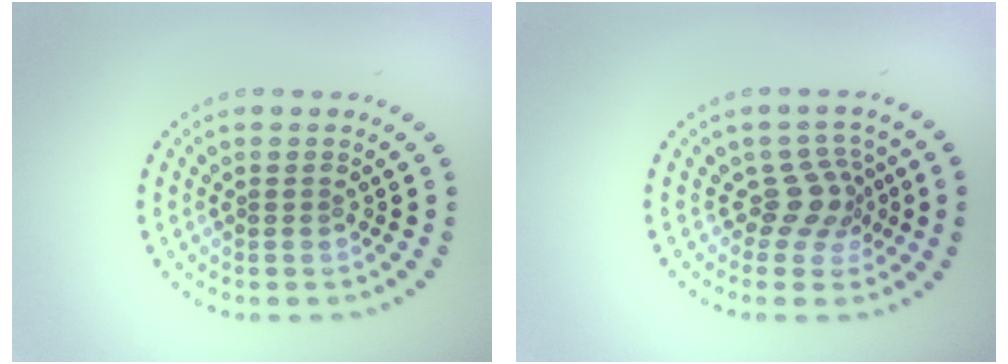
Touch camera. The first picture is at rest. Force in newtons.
{"total": 2.9, "press": 2.0, "slide": 2.0}